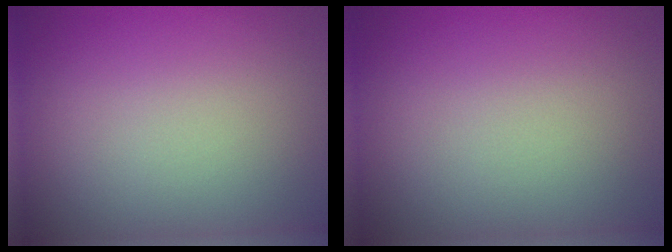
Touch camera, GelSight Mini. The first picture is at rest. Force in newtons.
{"total": 0.0}